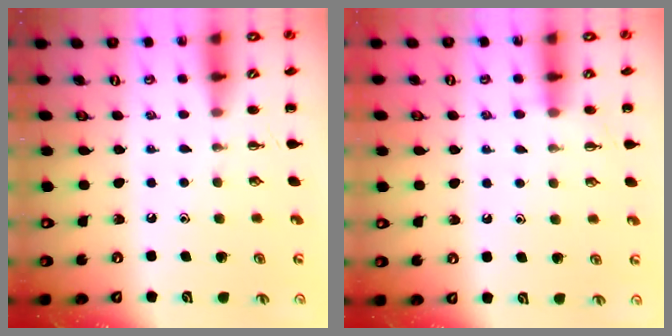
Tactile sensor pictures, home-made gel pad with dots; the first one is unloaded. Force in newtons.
{"total": 5.5, "press": 5.3, "slide": 1.5}